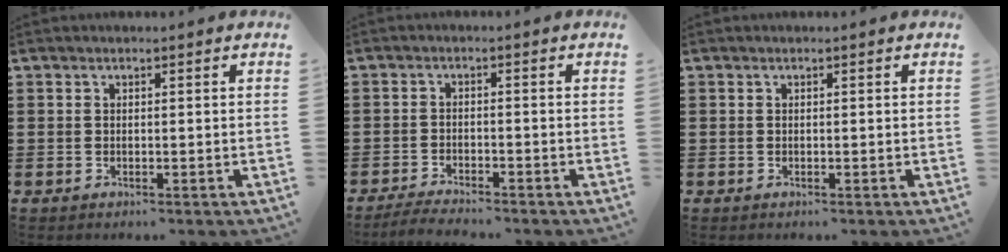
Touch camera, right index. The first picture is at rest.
{"total": 2.7, "force": [-2.6, -0.1, 0.6], "torque": [-0.009, 0.000, -0.053]}
{"total": 0.0}